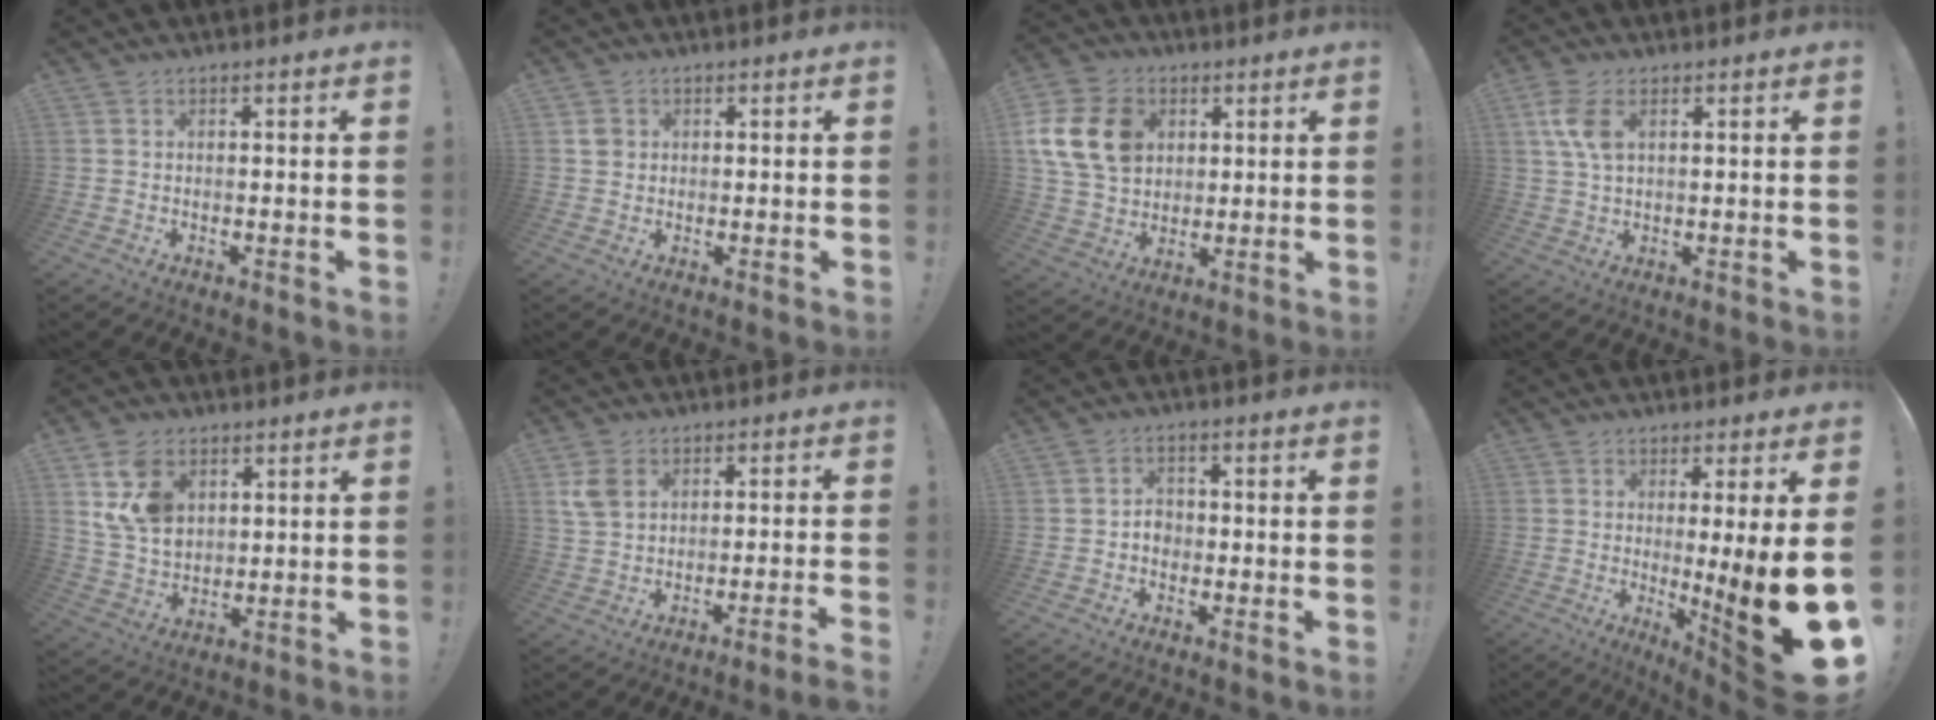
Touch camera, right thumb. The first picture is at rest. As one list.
[{"total": 2.5, "force": [0.6, 2.3, 0.6], "torque": [0.000, -0.001, 0.010]}, {"total": 17.2, "force": [5.0, 13.1, 10.0], "torque": [-0.186, -0.014, 0.098]}, {"total": 7.0, "force": [2.2, 3.6, 5.6], "torque": [-0.111, -0.002, 0.039]}, {"total": 12.6, "force": [5.3, 9.0, 7.1], "torque": [-0.126, -0.017, 0.104]}, {"total": 5.0, "force": [-0.9, 2.3, 4.3], "torque": [-0.082, 0.007, -0.012]}, {"total": 3.4, "force": [-1.3, 2.6, 1.7], "torque": [-0.021, 0.002, -0.024]}, {"total": 17.0, "force": [-1.6, 0.1, 16.9], "torque": [-0.238, -0.027, -0.019]}]